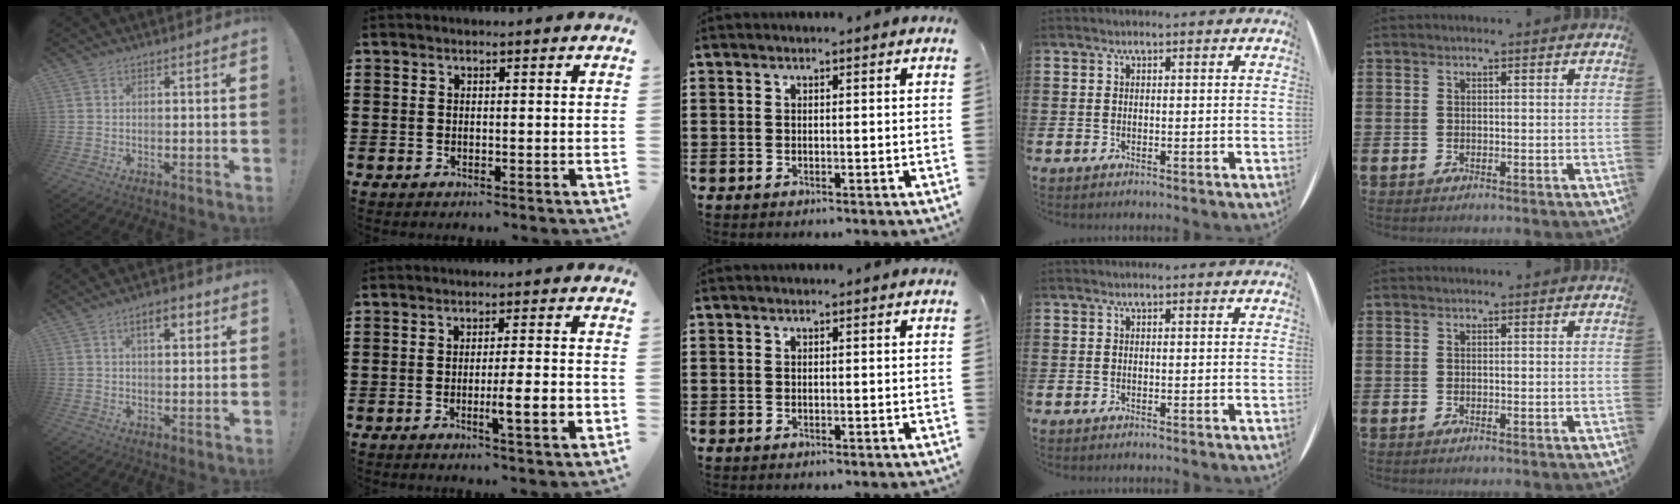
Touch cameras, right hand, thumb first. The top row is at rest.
{"thumb": {"total": 6.4, "force": [2.8, 2.7, 5.0], "torque": [-0.064, -0.005, 0.040]}, "index": {"total": 6.3, "force": [-1.8, 0.5, 6.0], "torque": [-0.088, -0.011, -0.030]}}